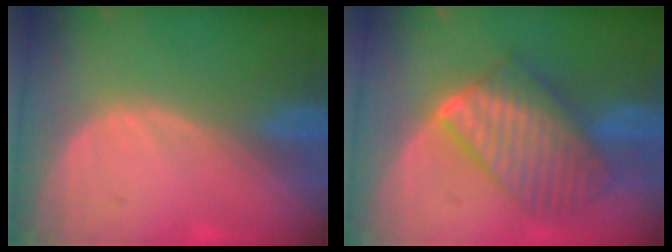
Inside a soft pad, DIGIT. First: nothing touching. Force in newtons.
{"total": 10.1, "press": 10.1, "slide": 0.7}